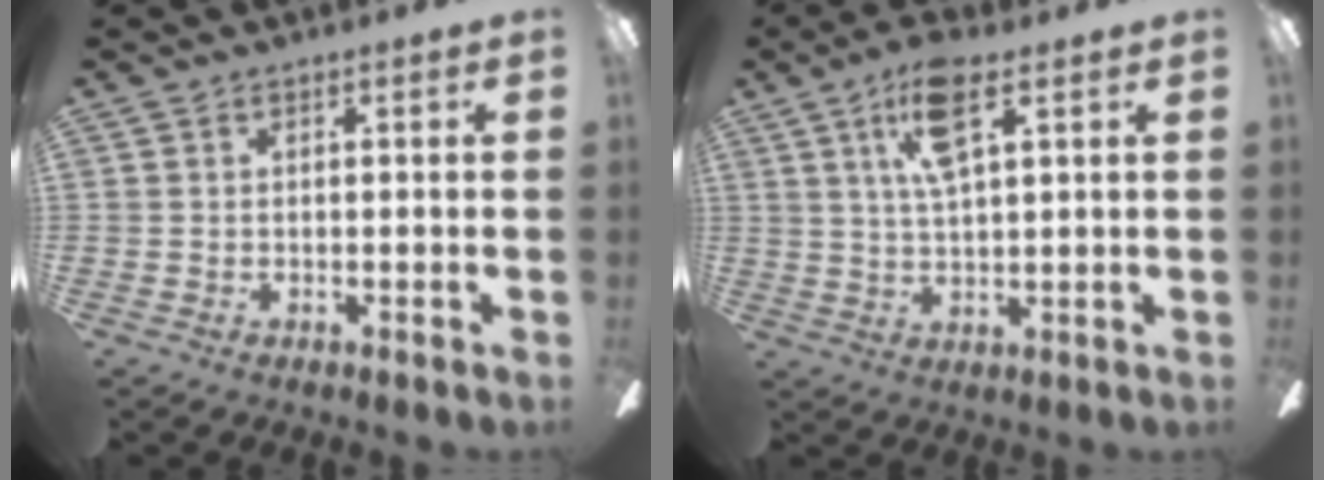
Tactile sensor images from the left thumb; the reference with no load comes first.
{"total": 9.7, "force": [5.1, 3.2, 7.6], "torque": [-0.142, 0.001, 0.087]}